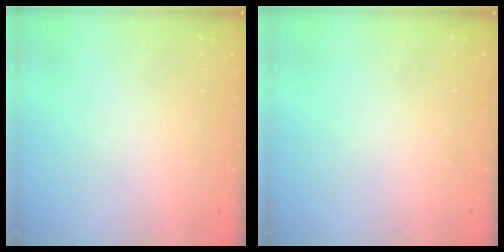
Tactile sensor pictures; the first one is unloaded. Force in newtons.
{"total": 0.0}